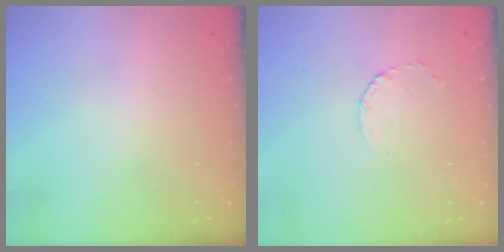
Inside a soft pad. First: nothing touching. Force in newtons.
{"total": 3.1, "press": 3.1, "slide": 0.3}